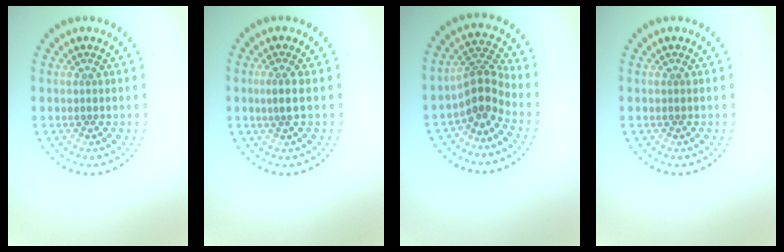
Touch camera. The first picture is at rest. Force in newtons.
{"total": 1.6, "press": 1.2, "slide": 1.0}
{"total": 3.3, "press": 2.4, "slide": 2.2}
{"total": 0.0}